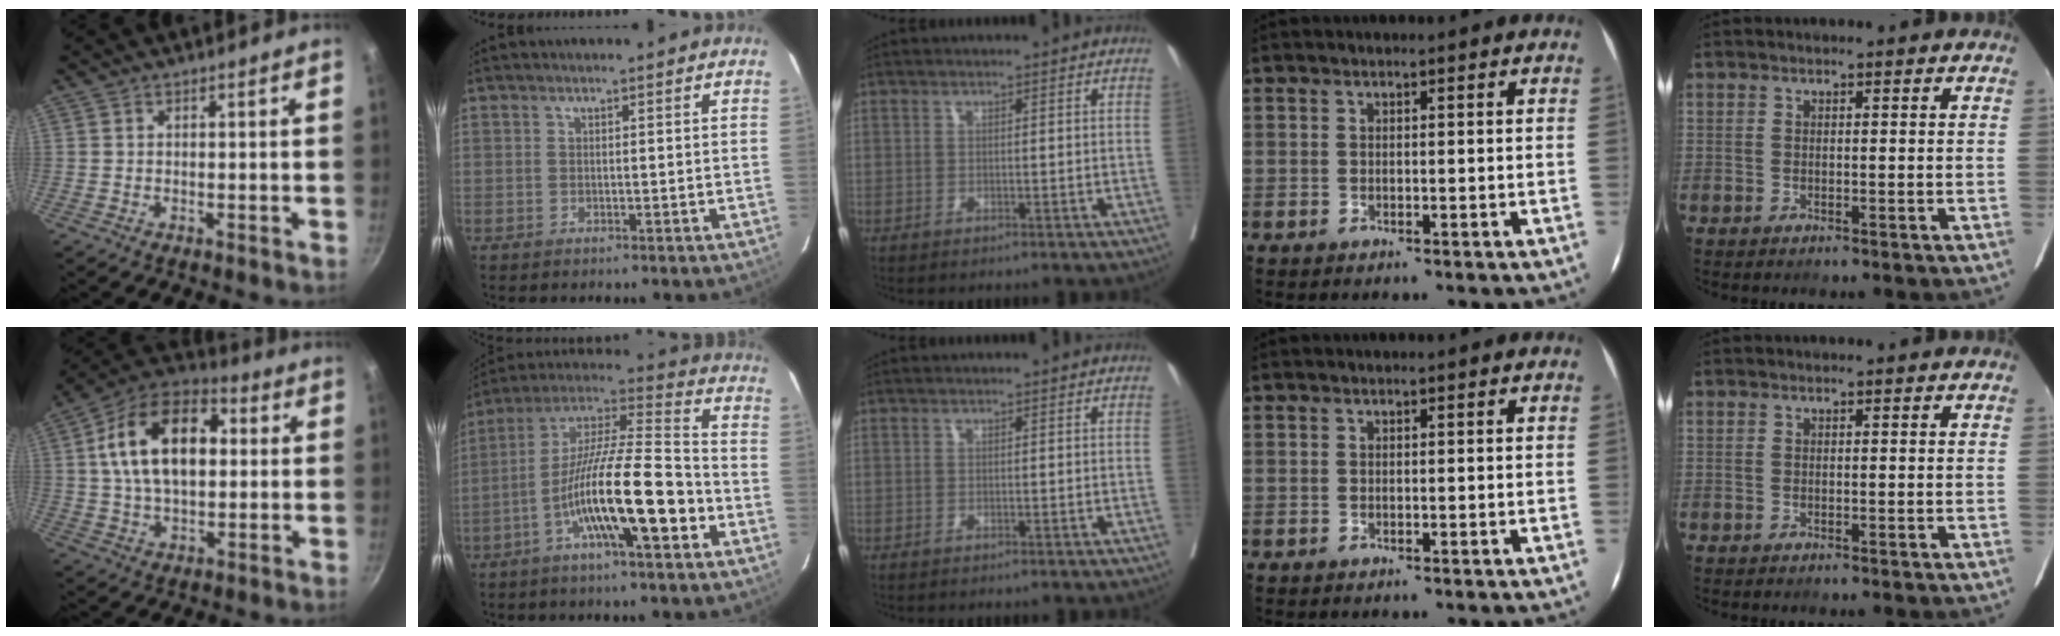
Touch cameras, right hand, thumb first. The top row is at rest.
{"thumb": {"total": 19.1, "force": [3.2, 11.4, 14.9], "torque": [-0.238, 0.020, 0.047]}, "index": {"total": 16.9, "force": [-6.2, 1.8, 15.6], "torque": [-0.281, 0.003, -0.111]}}